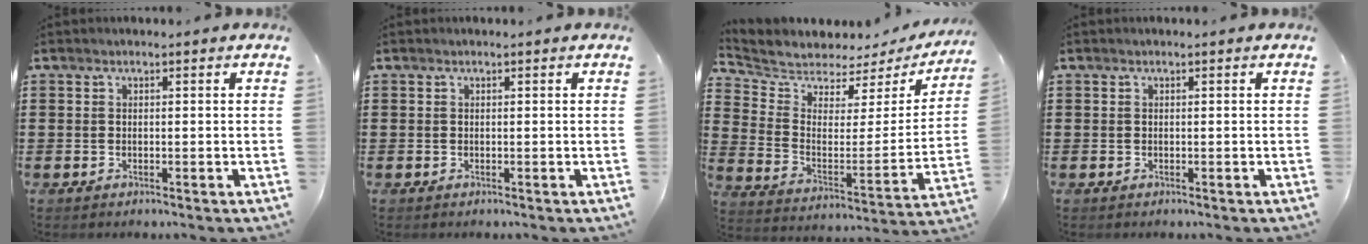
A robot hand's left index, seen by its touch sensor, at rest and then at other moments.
{"total": 0.0}
{"total": 4.8, "force": [4.5, 1.6, -0.2], "torque": [-0.035, -0.042, 0.074]}
{"total": 0.0}